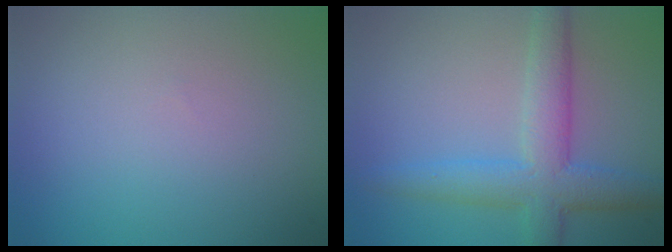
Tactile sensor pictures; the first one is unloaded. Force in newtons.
{"total": 5.4, "press": 5.4, "slide": 0.1}